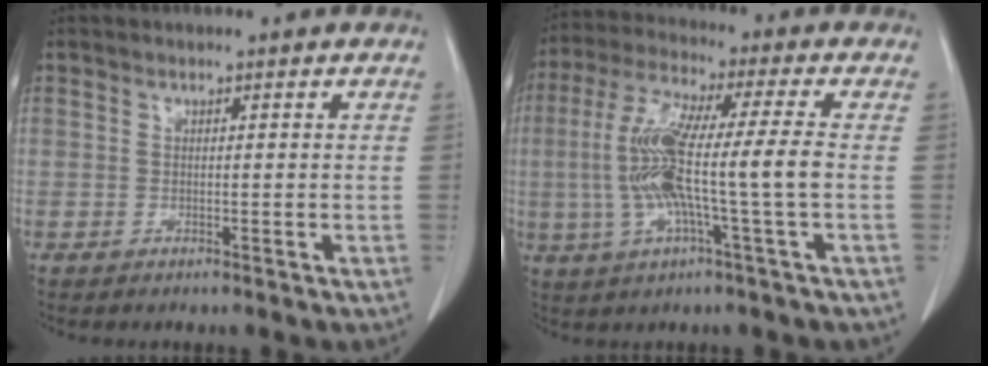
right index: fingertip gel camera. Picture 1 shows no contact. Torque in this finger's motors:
{"motor_torque": [1.49, -0.65, 0.63, 0.21]}